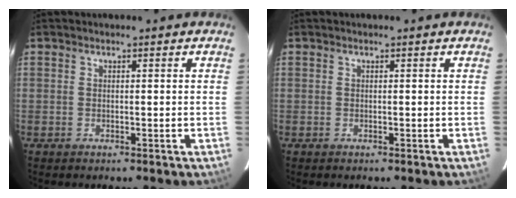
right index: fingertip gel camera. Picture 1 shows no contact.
{"total": 0.0}